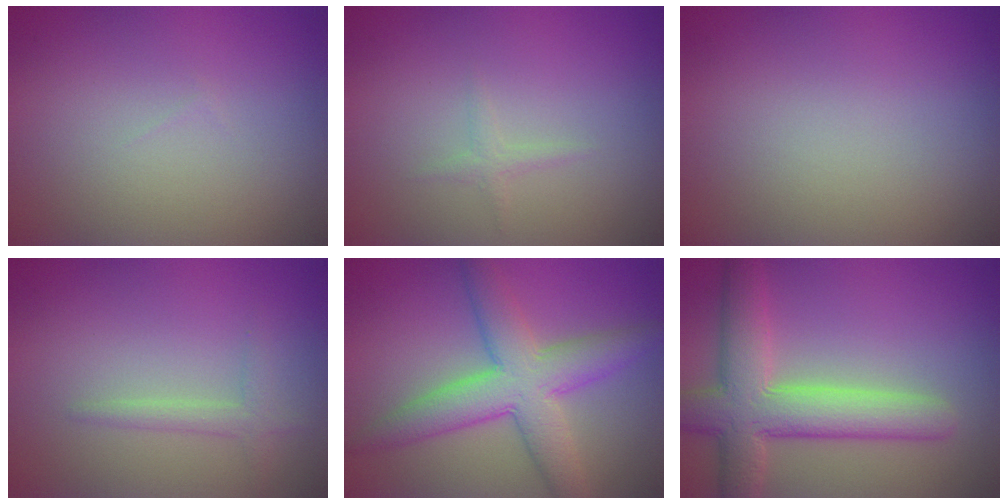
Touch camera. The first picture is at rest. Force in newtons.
{"total": 0.8, "press": 0.8, "slide": 0.1}
{"total": 0.0}
{"total": 1.6, "press": 1.6, "slide": 0.1}
{"total": 6.8, "press": 6.8, "slide": 0.3}
{"total": 7.3, "press": 7.2, "slide": 0.8}